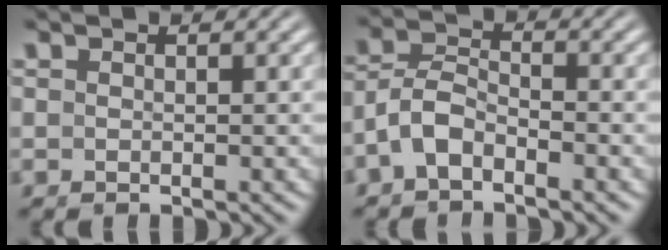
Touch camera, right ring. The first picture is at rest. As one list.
[{"total": 5.6, "force": [-2.1, 4.6, 2.3], "torque": [-0.064, -0.017, -0.038]}]